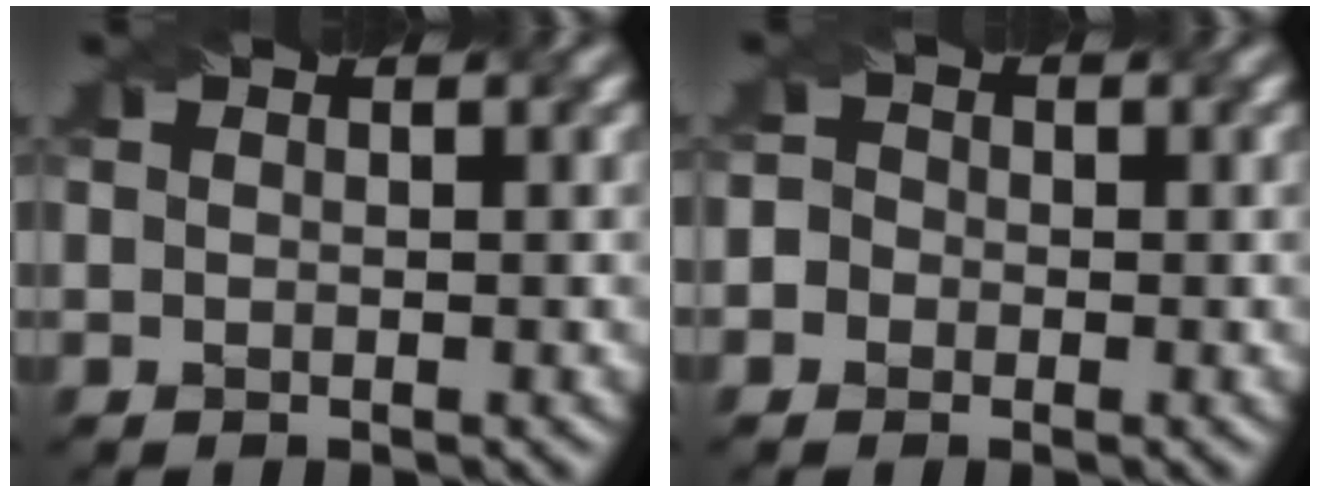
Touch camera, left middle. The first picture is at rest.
{"total": 2.8, "force": [-0.8, 2.6, 0.7], "torque": [0.012, 0.025, -0.040]}